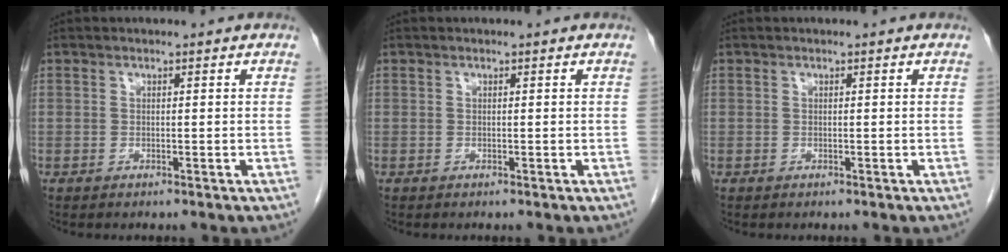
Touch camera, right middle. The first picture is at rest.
{"total": 0.0}
{"total": 0.0}